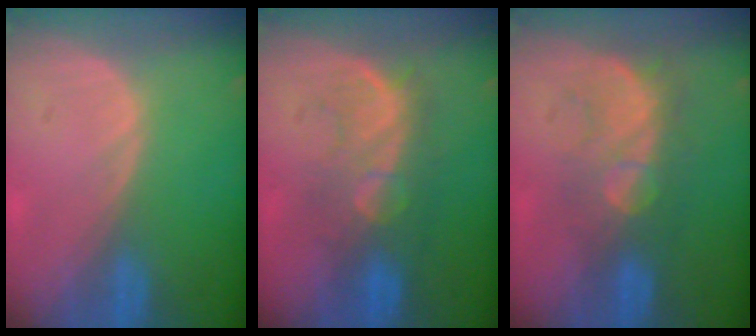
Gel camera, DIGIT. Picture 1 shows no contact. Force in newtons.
{"total": 8.0, "press": 7.9, "slide": 1.6}
{"total": 8.3, "press": 7.6, "slide": 3.6}